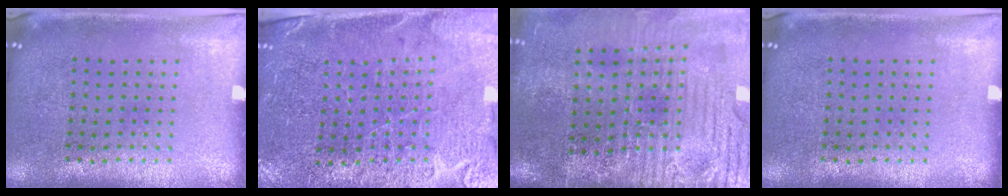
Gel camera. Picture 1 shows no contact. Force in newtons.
{"total": 3.3, "press": 3.1, "slide": 1.2}
{"total": 4.6, "press": 4.0, "slide": 2.4}
{"total": 0.0}